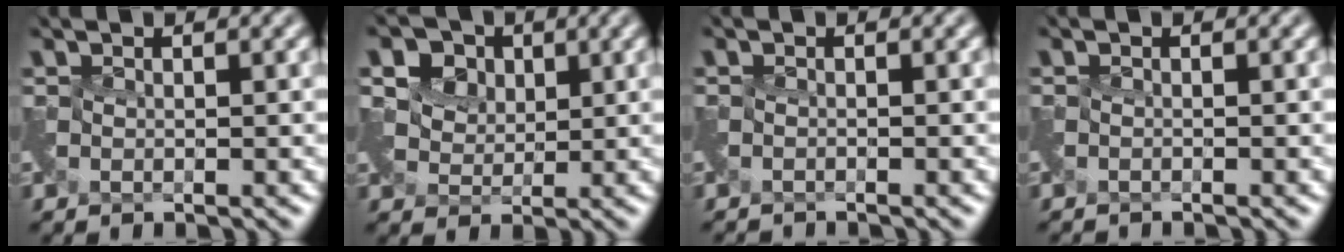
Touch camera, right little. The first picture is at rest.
{"total": 9.4, "force": [5.3, 6.3, 4.5], "torque": [-0.075, 0.039, 0.061]}
{"total": 1.5, "force": [-1.4, -0.4, -0.5], "torque": [0.008, -0.015, -0.033]}
{"total": 1.2, "force": [-1.0, -0.3, -0.5], "torque": [0.008, -0.012, -0.026]}